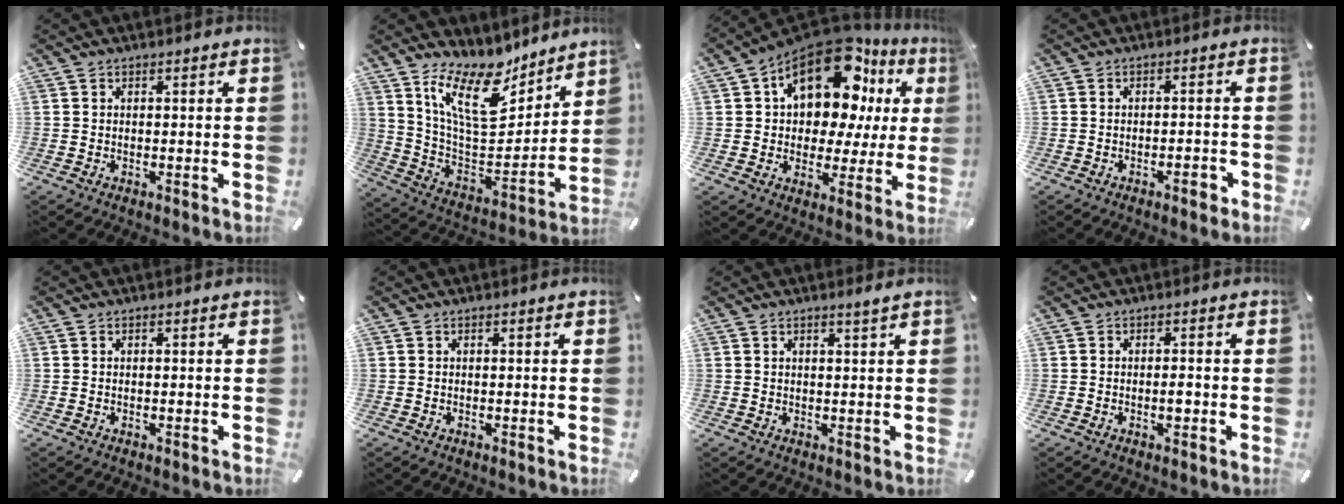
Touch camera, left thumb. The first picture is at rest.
{"total": 17.6, "force": [12.7, 7.3, 9.7], "torque": [-0.194, -0.080, 0.227]}
{"total": 19.3, "force": [10.4, 11.2, 11.8], "torque": [-0.180, -0.066, 0.182]}
{"total": 3.5, "force": [-1.9, 1.3, 2.6], "torque": [-0.040, 0.007, -0.032]}
{"total": 0.0}
{"total": 0.0}
{"total": 1.7, "force": [1.2, 0.0, 1.2], "torque": [-0.023, -0.001, 0.021]}
{"total": 2.4, "force": [-0.6, 1.0, 2.0], "torque": [-0.037, 0.004, -0.012]}